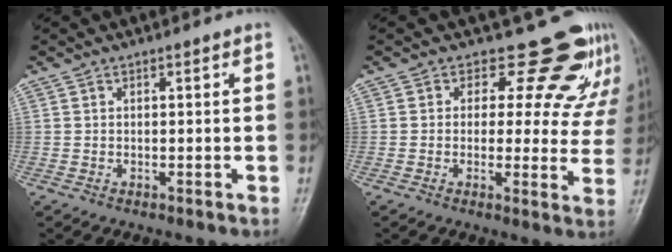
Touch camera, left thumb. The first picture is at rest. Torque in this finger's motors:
{"motor_torque": [-0.04, 0.13, -0.11, -0.12, -0.02]}